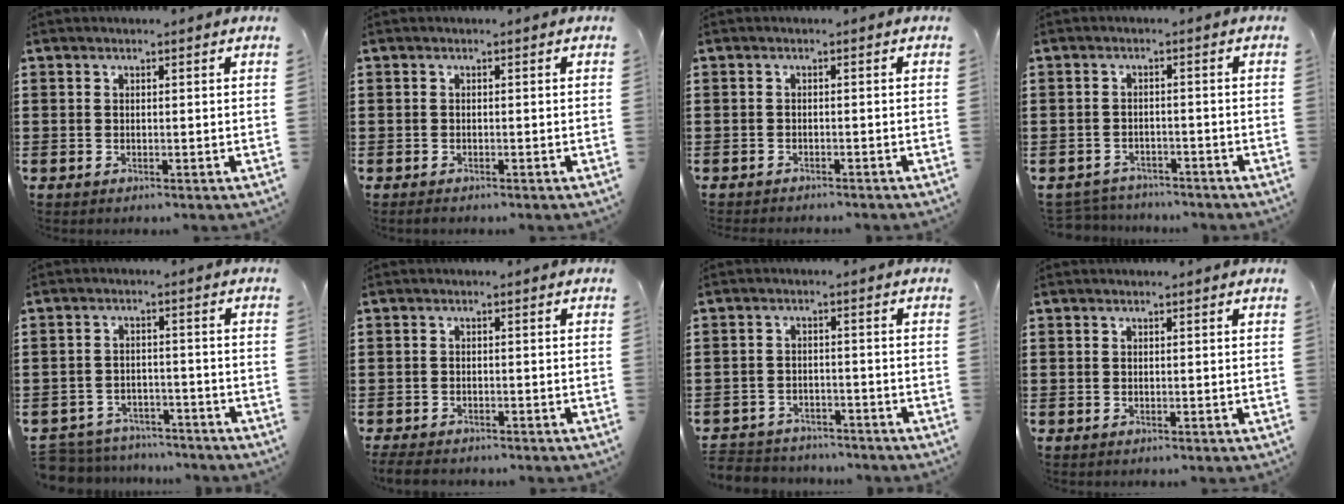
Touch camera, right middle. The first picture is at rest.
{"total": 0.5, "force": [-0.5, 0.1, 0.1], "torque": [-0.003, -0.003, -0.010]}
{"total": 0.9, "force": [-0.9, -0.1, 0.0], "torque": [-0.003, -0.001, -0.018]}
{"total": 2.7, "force": [-2.6, 0.4, -0.2], "torque": [-0.005, -0.003, -0.057]}
{"total": 4.7, "force": [-4.7, 0.7, 0.0], "torque": [-0.019, 0.001, -0.102]}
{"total": 1.9, "force": [-1.9, 0.3, 0.3], "torque": [-0.018, -0.004, -0.042]}
{"total": 3.2, "force": [-3.2, 0.7, -0.3], "torque": [-0.004, -0.002, -0.068]}
{"total": 0.0}